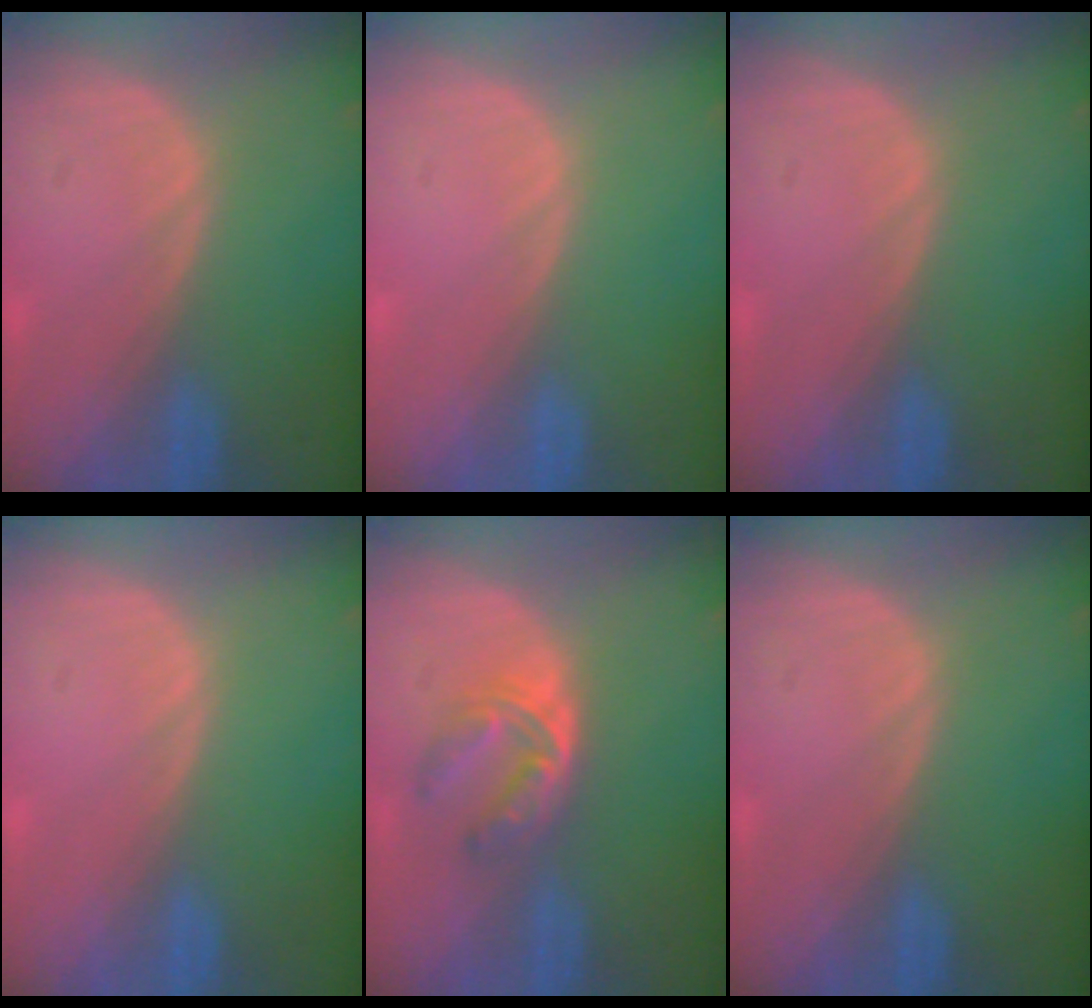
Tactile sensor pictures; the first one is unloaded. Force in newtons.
{"total": 0.0}
{"total": 0.0}
{"total": 0.0}
{"total": 6.2, "press": 5.0, "slide": 3.6}
{"total": 0.0}